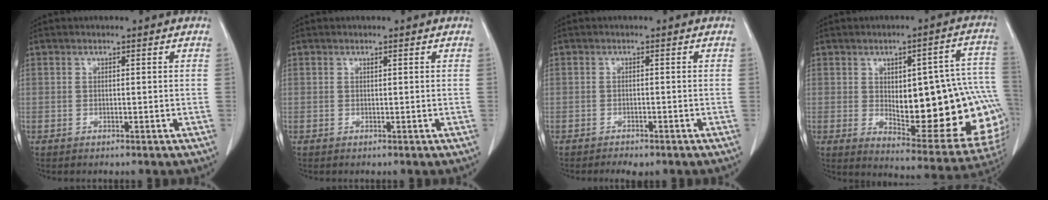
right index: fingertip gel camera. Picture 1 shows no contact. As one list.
[{"total": 0.0}, {"total": 2.5, "force": [-2.0, 1.0, 1.2], "torque": [-0.018, -0.003, -0.023]}, {"total": 23.8, "force": [-1.9, 7.4, 22.6], "torque": [-0.206, 0.028, 0.005]}]